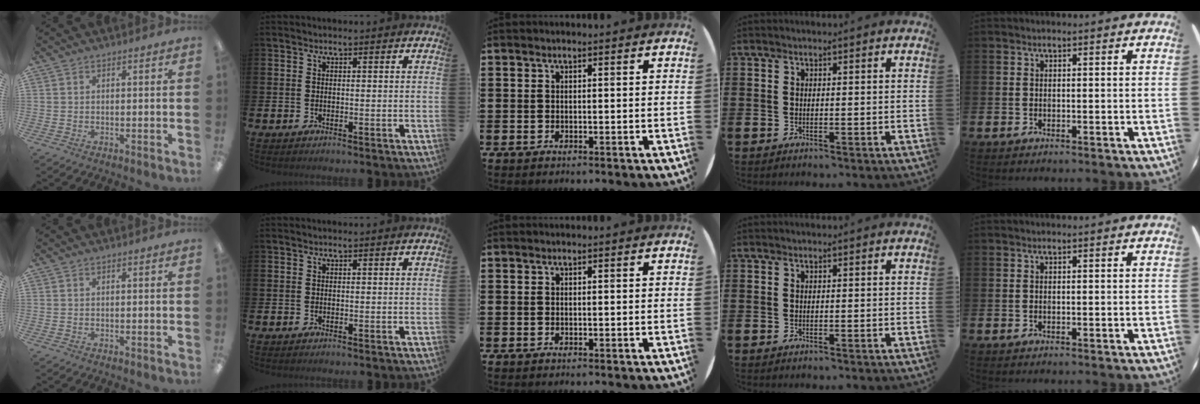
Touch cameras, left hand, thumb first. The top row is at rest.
{}